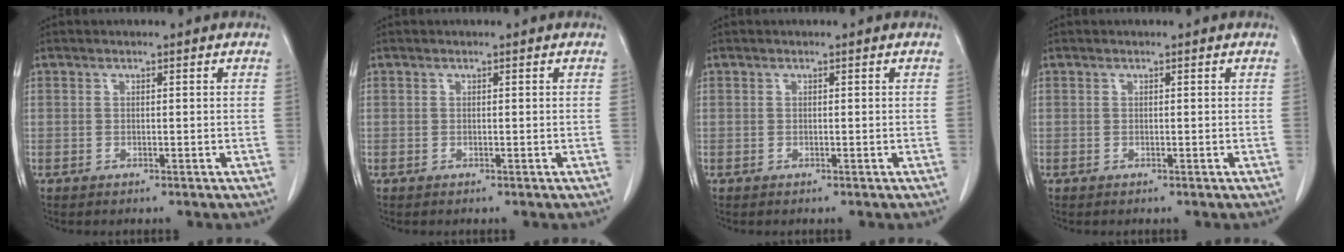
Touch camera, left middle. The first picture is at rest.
{"total": 0.0}
{"total": 0.0}
{"total": 0.0}